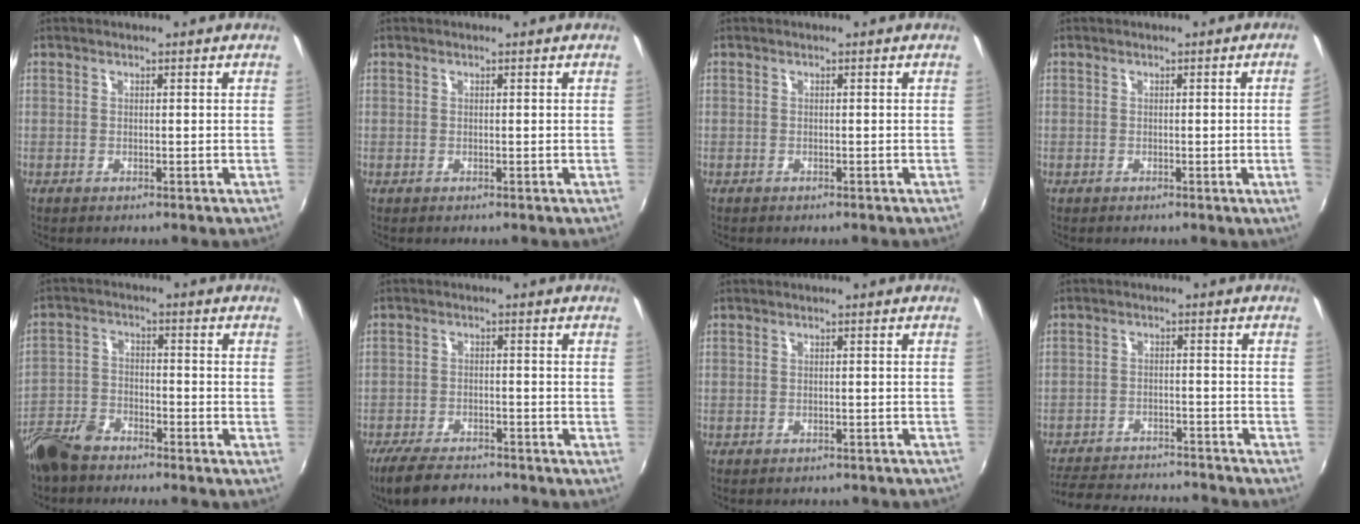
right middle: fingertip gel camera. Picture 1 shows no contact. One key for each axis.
{"total": 0.0}
{"total": 0.7, "fx": -0.5, "fy": 0.5, "fz": 0.0, "tx": -0.002, "ty": -0.002, "tz": -0.009}
{"total": 3.0, "fx": 0.1, "fy": -1.8, "fz": 2.4, "tx": -0.035, "ty": -0.011, "tz": 0.005}
{"total": 9.8, "fx": -7.9, "fy": 3.8, "fz": 4.3, "tx": -0.107, "ty": -0.005, "tz": -0.157}
{"total": 10.3, "fx": -8.8, "fy": 3.1, "fz": 4.4, "tx": -0.114, "ty": -0.023, "tz": -0.148}
{"total": 4.4, "fx": -3.9, "fy": 1.4, "fz": 1.6, "tx": -0.033, "ty": -0.016, "tz": -0.046}
{"total": 19.5, "fx": -17.7, "fy": 3.7, "fz": 7.4, "tx": -0.158, "ty": -0.011, "tz": -0.246}